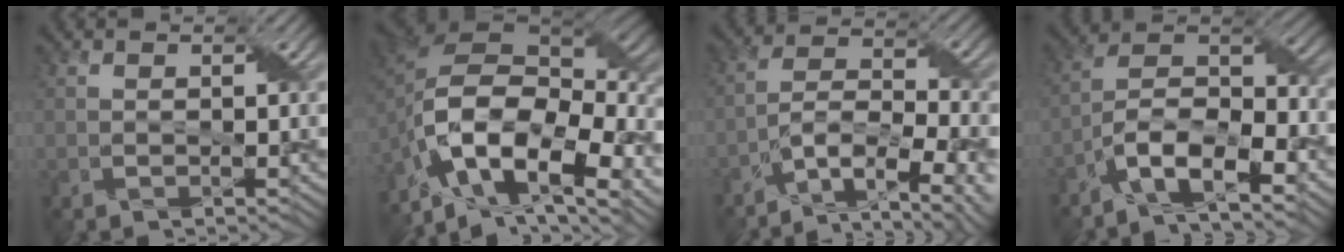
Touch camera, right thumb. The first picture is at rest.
{"total": 16.4, "force": [-6.5, 8.6, 12.3], "torque": [-0.273, -0.021, -0.117]}
{"total": 10.2, "force": [-6.0, 3.7, 7.4], "torque": [-0.130, -0.006, -0.112]}
{"total": 11.3, "force": [-7.0, 4.1, 7.9], "torque": [-0.141, 0.003, -0.143]}